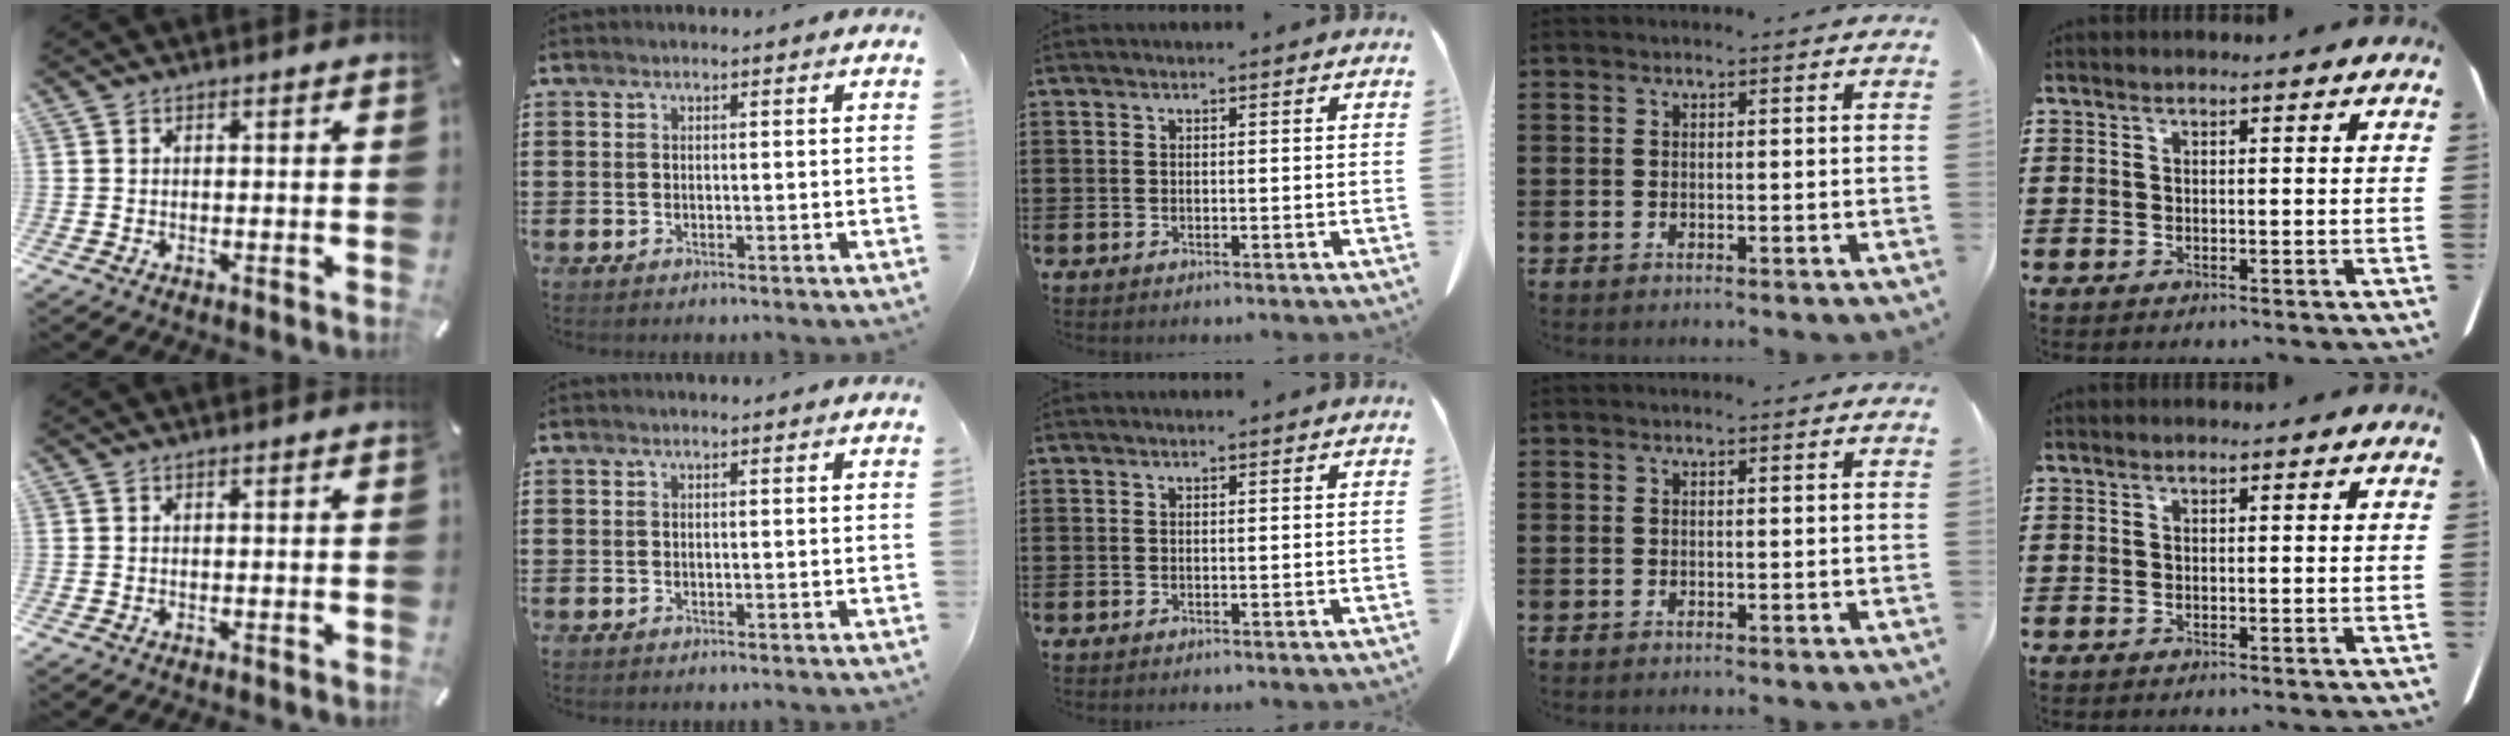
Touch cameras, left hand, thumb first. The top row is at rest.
{}